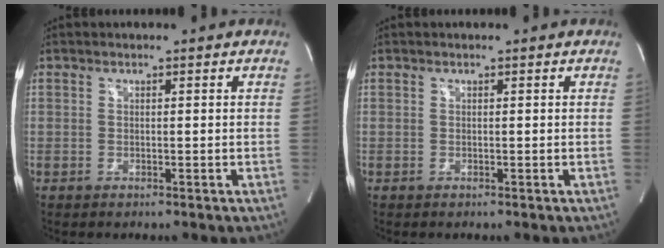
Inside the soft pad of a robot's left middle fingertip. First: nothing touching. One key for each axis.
{"total": 0.0}